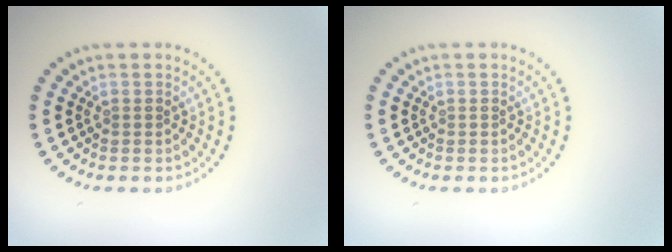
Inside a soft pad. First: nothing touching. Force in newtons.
{"total": 0.0}